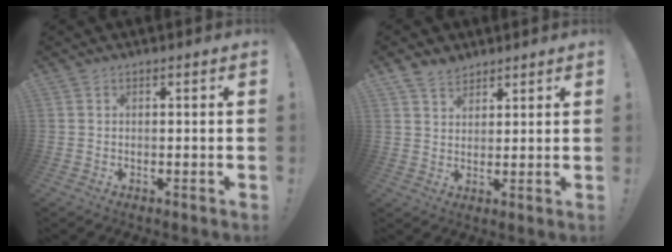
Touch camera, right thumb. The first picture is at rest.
{"total": 5.2, "force": [4.2, 3.0, 1.2], "torque": [-0.019, -0.024, 0.079]}